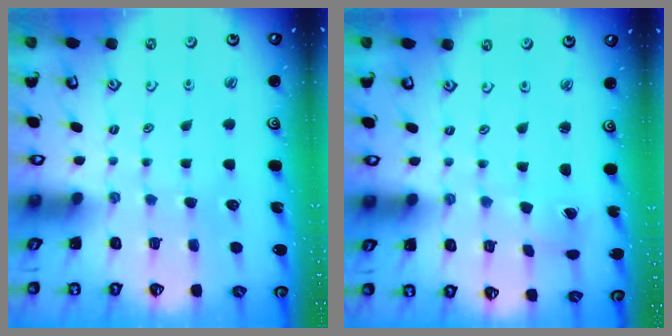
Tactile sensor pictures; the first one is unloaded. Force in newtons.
{"total": 0.7, "press": 0.7, "slide": 0.1}